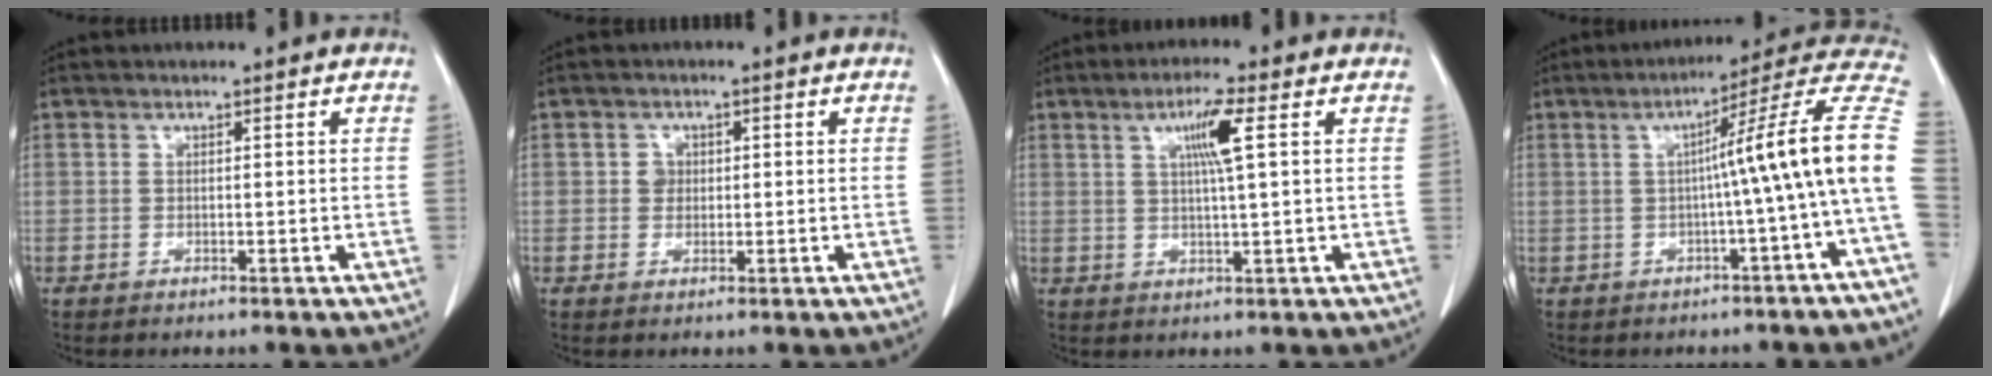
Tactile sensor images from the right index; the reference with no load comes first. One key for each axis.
{"total": 2.0, "fx": 0.3, "fy": 1.8, "fz": 0.8, "tx": -0.009, "ty": 0.004, "tz": 0.003}
{"total": 5.5, "fx": 1.9, "fy": -0.2, "fz": 5.2, "tx": -0.092, "ty": 0.001, "tz": 0.032}
{"total": 14.0, "fx": -0.9, "fy": -2.2, "fz": 13.8, "tx": -0.168, "ty": 0.032, "tz": -0.022}